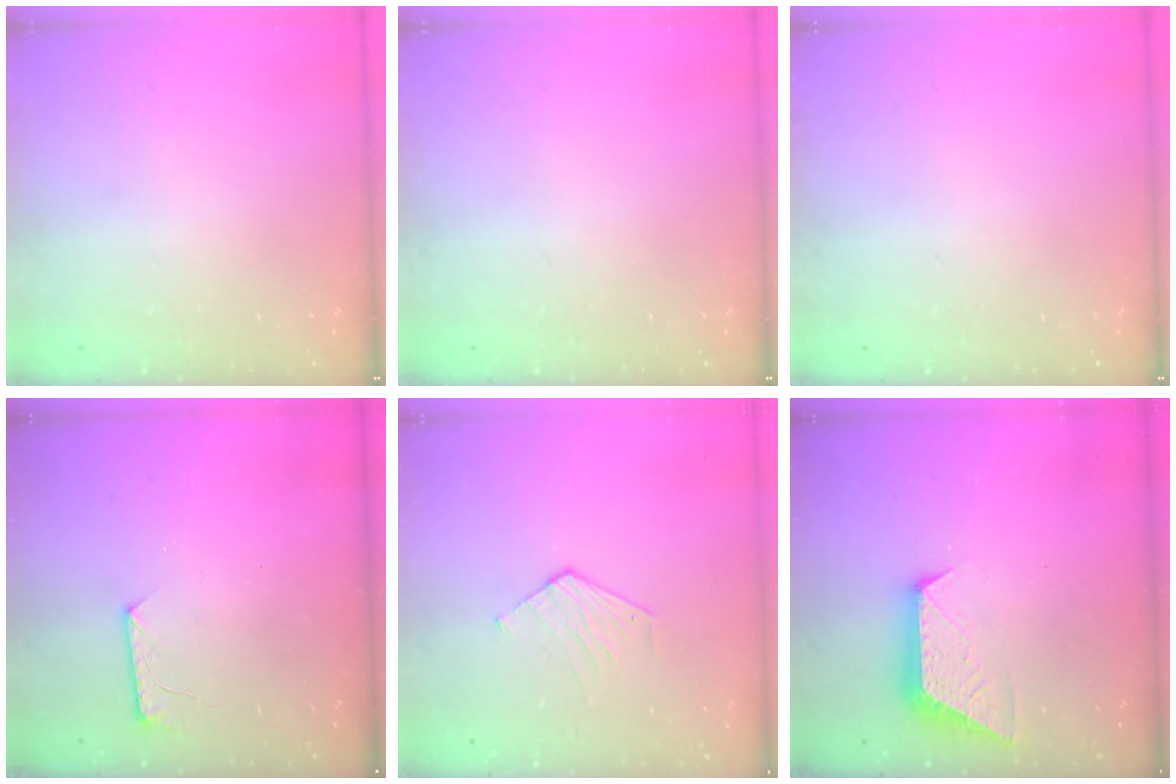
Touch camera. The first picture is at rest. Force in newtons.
{"total": 0.0}
{"total": 0.0}
{"total": 7.1, "press": 7.0, "slide": 0.6}
{"total": 3.9, "press": 3.9, "slide": 0.3}
{"total": 9.5, "press": 9.5, "slide": 0.7}